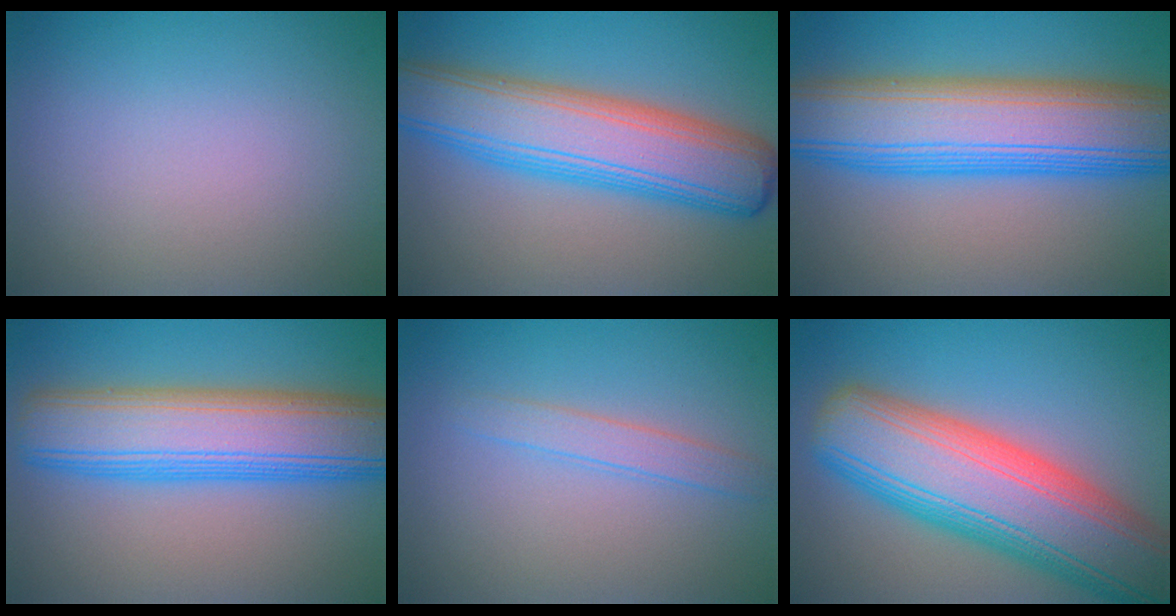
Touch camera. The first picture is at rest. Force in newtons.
{"total": 9.2, "press": 9.2, "slide": 0.4}
{"total": 12.0, "press": 12.0, "slide": 0.2}
{"total": 9.6, "press": 9.6, "slide": 0.2}
{"total": 1.7, "press": 1.7, "slide": 0.1}
{"total": 12.9, "press": 12.9, "slide": 0.8}